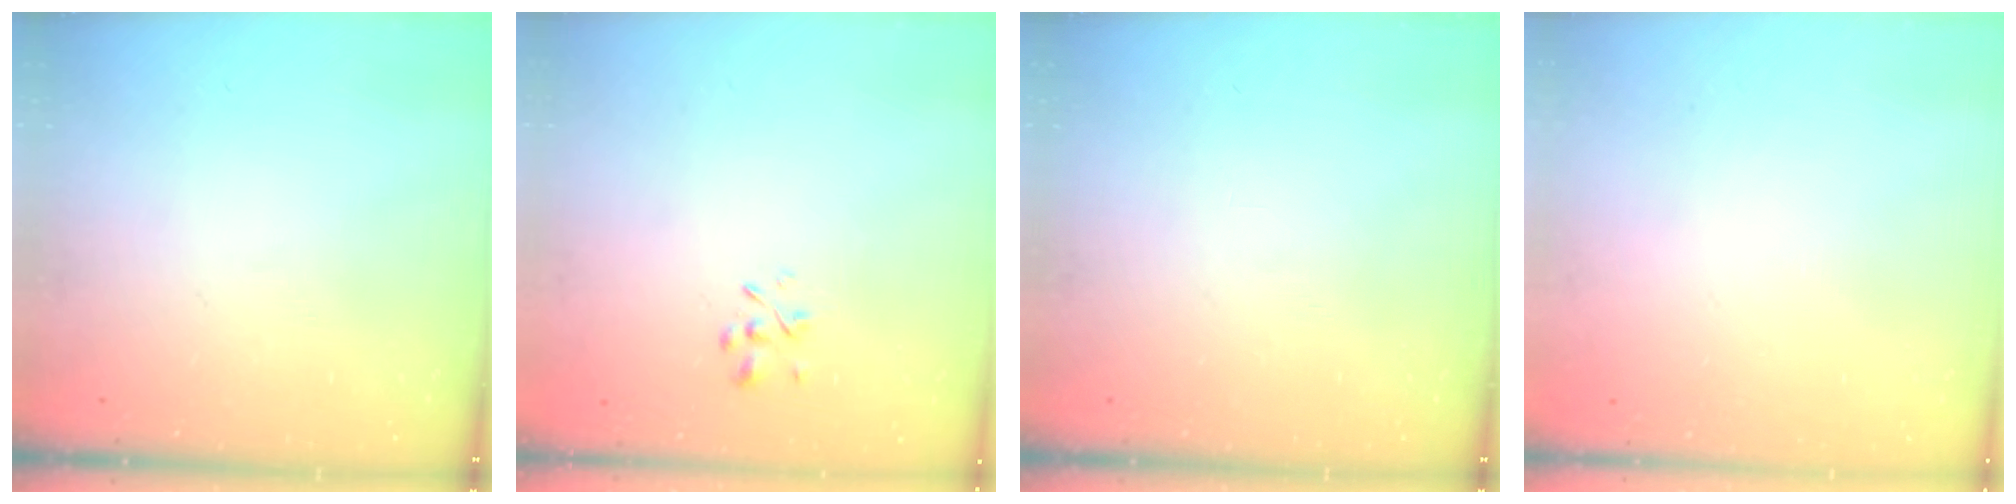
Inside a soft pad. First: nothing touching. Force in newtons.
{"total": 1.3, "press": 1.2, "slide": 0.5}
{"total": 0.0}
{"total": 1.7, "press": 1.7, "slide": 0.2}